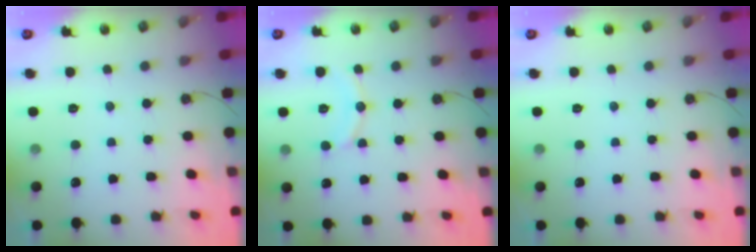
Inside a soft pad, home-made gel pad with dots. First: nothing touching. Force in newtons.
{"total": 8.1, "press": 8.1, "slide": 0.8}
{"total": 0.0}